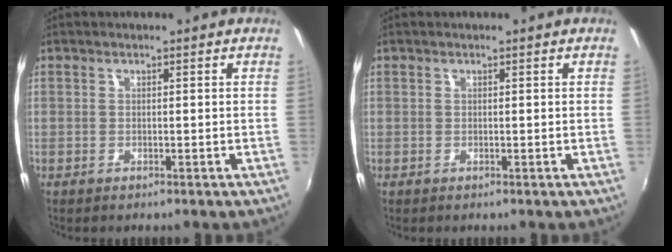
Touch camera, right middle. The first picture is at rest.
{"total": 0.0}